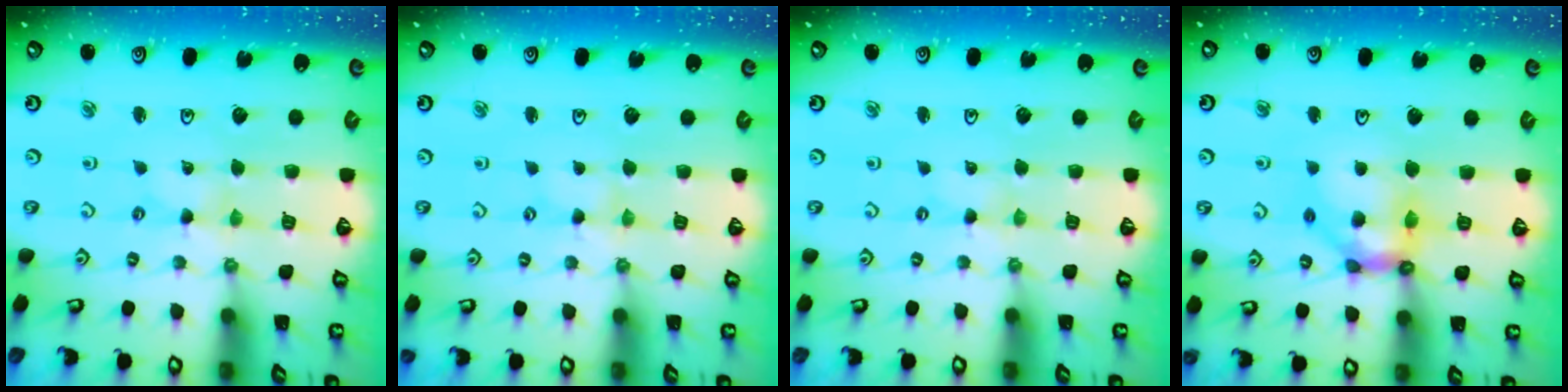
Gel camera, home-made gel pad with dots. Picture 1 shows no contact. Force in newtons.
{"total": 1.1, "press": 1.1, "slide": 0.1}
{"total": 0.0}
{"total": 13.2, "press": 13.1, "slide": 1.5}